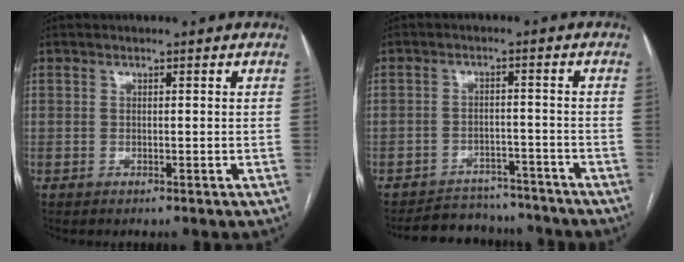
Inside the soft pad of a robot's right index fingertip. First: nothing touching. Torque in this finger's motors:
{"motor_torque": [0.00, -0.15, 0.25, 0.04]}